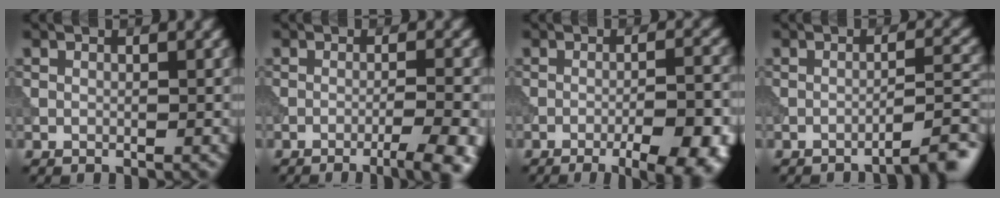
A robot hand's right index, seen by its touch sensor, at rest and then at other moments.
{"total": 5.5, "force": [-2.9, 1.2, 4.5], "torque": [-0.052, 0.006, -0.042]}
{"total": 9.9, "force": [-5.1, 3.4, 7.7], "torque": [-0.070, 0.004, -0.051]}
{"total": 4.3, "force": [-3.1, 0.7, 2.9], "torque": [-0.028, 0.018, -0.052]}